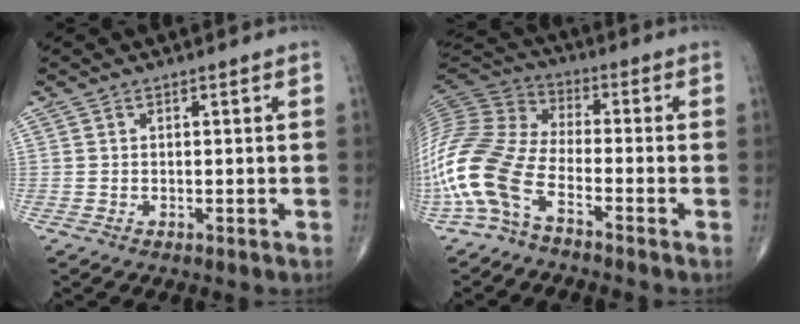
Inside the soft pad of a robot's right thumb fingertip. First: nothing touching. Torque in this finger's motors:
{"motor_torque": [1.00, 0.71, 1.73, -0.55, 0.67]}